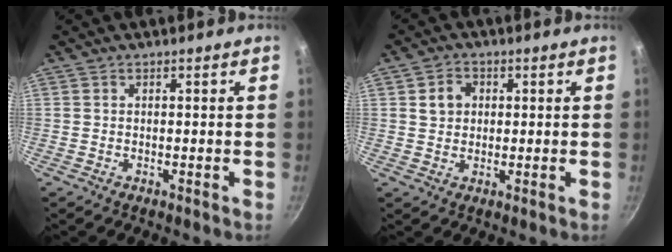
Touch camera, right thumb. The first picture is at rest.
{"total": 4.3, "force": [1.0, 3.6, 2.1], "torque": [-0.021, 0.002, 0.016]}